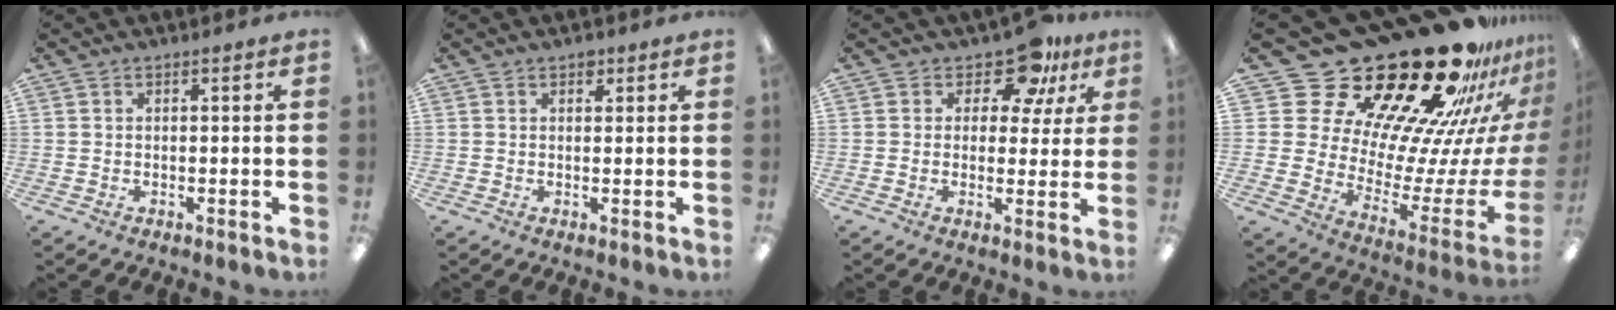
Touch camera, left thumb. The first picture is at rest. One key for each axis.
{"total": 1.7, "fx": 1.1, "fy": 1.1, "fz": 0.7, "tx": 0.001, "ty": -0.005, "tz": 0.017}
{"total": 9.8, "fx": 6.6, "fy": 5.1, "fz": 5.1, "tx": -0.076, "ty": -0.037, "tz": 0.118}
{"total": 35.7, "fx": 26.1, "fy": 15.3, "fz": 19.0, "tx": -0.241, "ty": -0.245, "tz": 0.496}